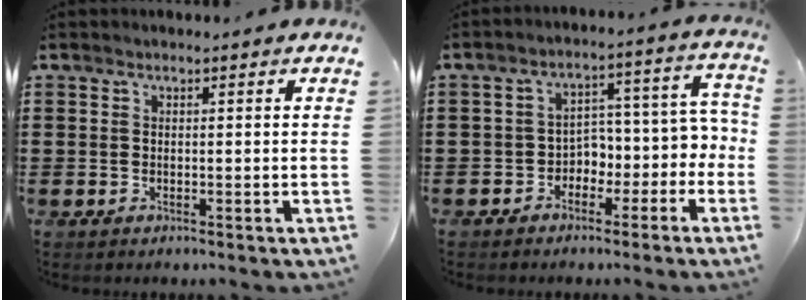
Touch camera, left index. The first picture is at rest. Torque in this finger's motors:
{"motor_torque": [0.14, 0.10, 0.27, 0.02]}